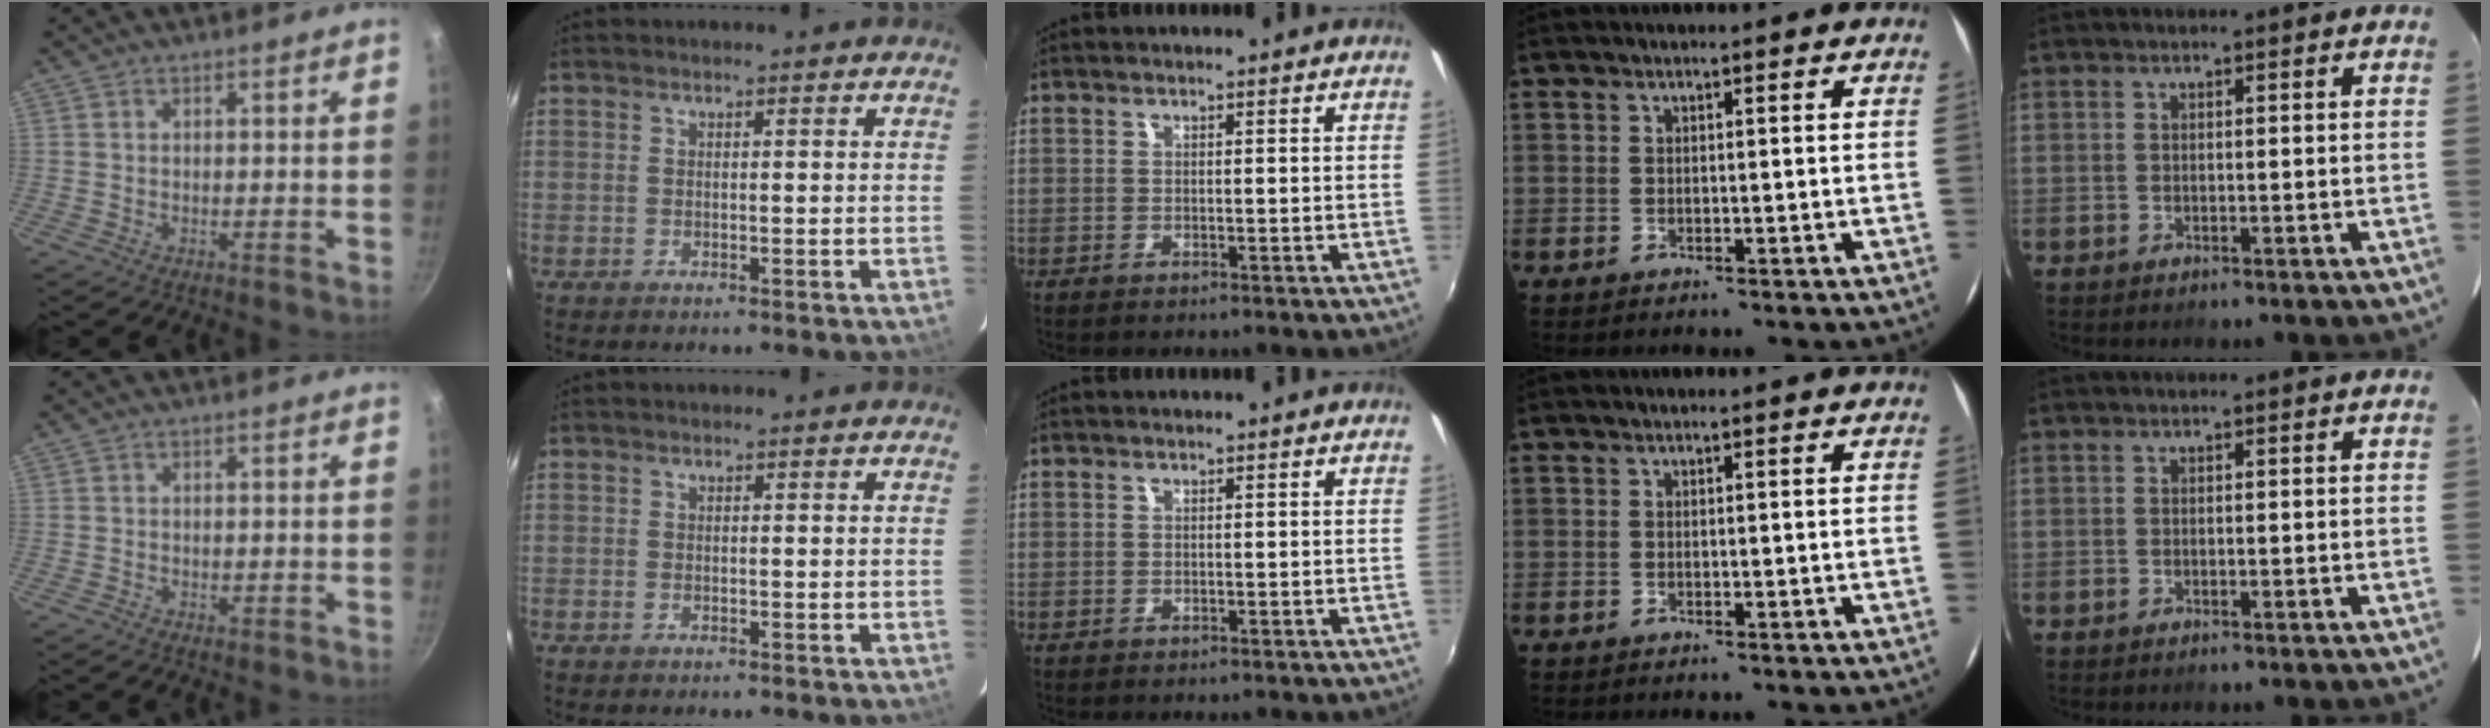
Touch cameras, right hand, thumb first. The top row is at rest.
{"thumb": {"total": 0.7, "force": [-0.4, 0.4, 0.5], "torque": [-0.006, 0.000, -0.006]}, "index": {"total": 0.6, "force": [-0.4, 0.3, 0.2], "torque": [-0.004, -0.002, -0.008]}}